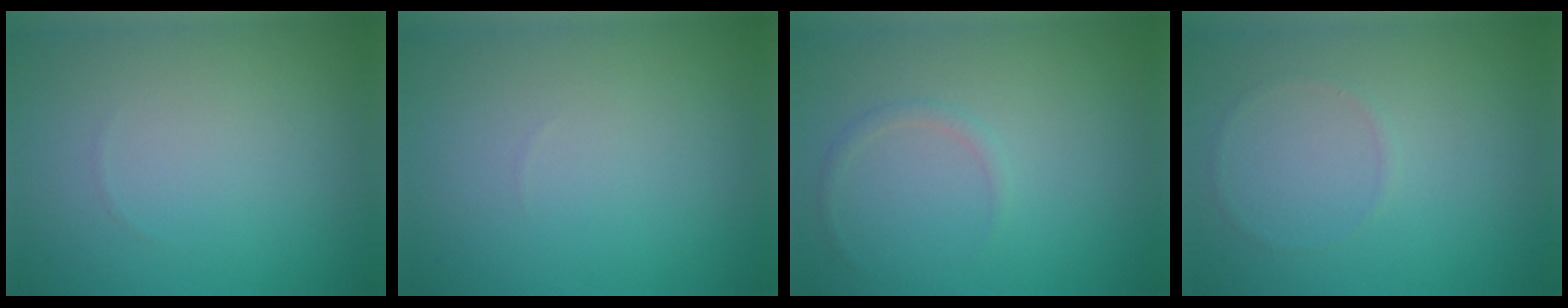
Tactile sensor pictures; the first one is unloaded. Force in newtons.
{"total": 0.0}
{"total": 0.8, "press": 0.8, "slide": 0.1}
{"total": 0.5, "press": 0.5, "slide": 0.1}